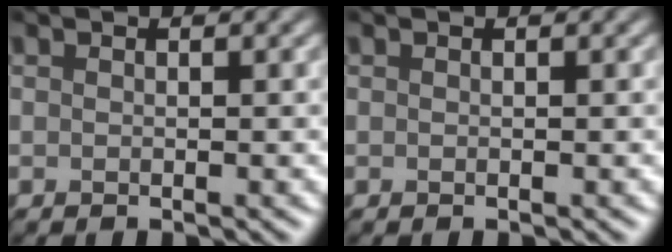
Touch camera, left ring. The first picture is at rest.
{"total": 0.0}